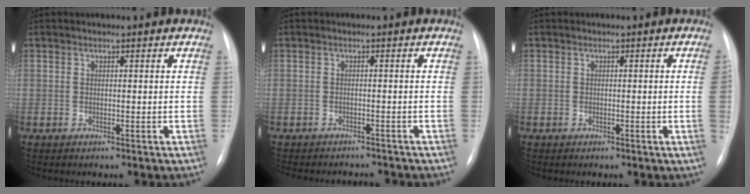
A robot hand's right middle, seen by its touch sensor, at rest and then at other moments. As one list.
[{"total": 7.8, "force": [-7.3, 2.0, 1.8], "torque": [-0.025, 0.002, -0.088]}, {"total": 1.7, "force": [-0.3, -0.6, 1.5], "torque": [-0.017, 0.000, -0.007]}]